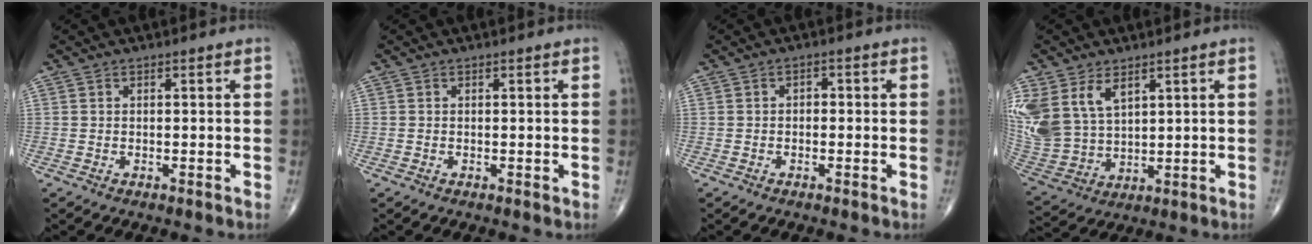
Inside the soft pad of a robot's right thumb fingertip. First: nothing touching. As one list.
[{"total": 0.0}, {"total": 1.4, "force": [-0.2, 1.0, 0.9], "torque": [-0.002, 0.004, -0.008]}, {"total": 15.4, "force": [6.8, 10.2, 9.3], "torque": [-0.212, -0.012, 0.154]}]